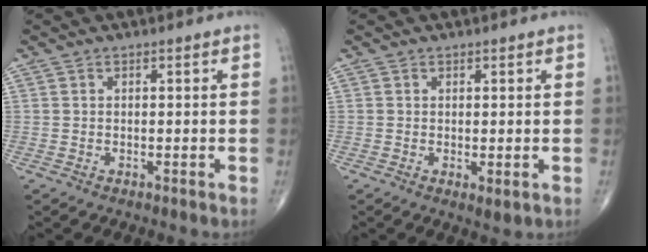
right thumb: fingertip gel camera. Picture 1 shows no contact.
{"total": 1.7, "force": [-0.2, 0.7, 1.5], "torque": [-0.027, -0.008, -0.001]}